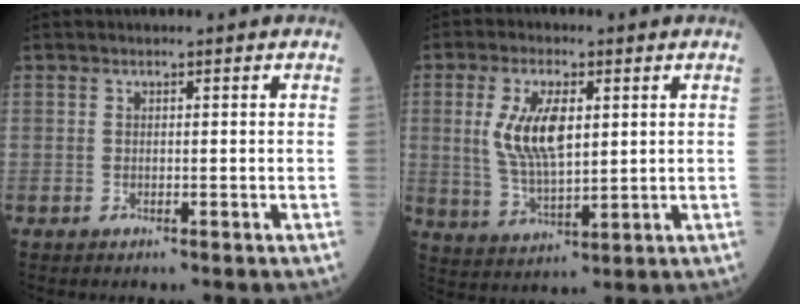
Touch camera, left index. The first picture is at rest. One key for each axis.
{"total": 9.0, "fx": 1.9, "fy": 3.3, "fz": 8.1, "tx": -0.177, "ty": 0.001, "tz": 0.041}